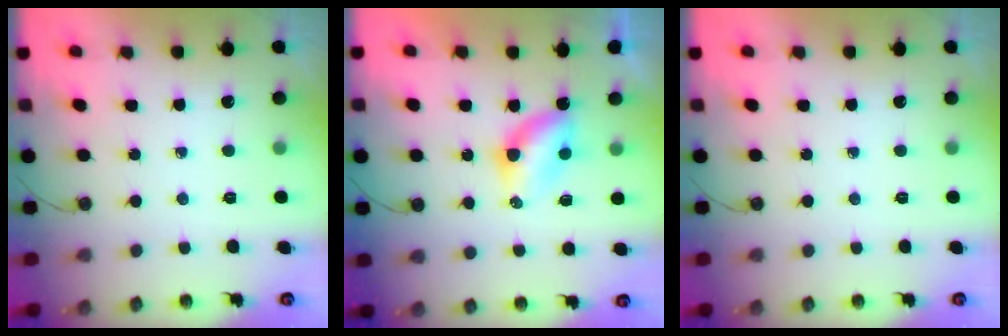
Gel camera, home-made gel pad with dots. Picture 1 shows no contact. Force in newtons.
{"total": 5.3, "press": 5.2, "slide": 0.6}
{"total": 0.0}